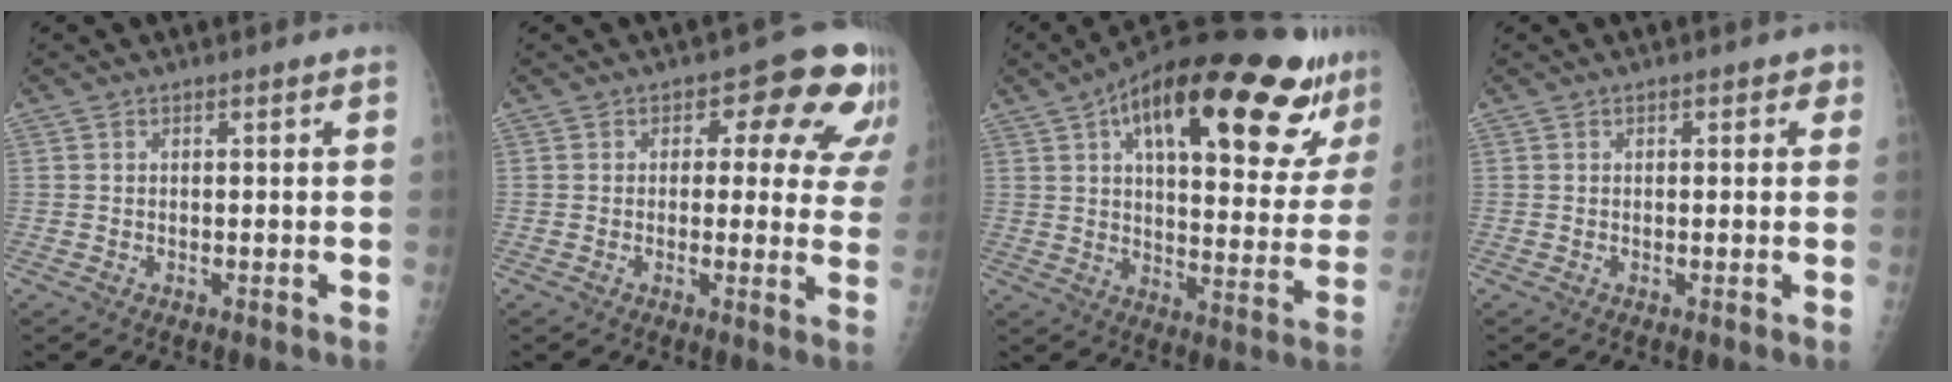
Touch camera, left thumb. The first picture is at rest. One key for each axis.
{"total": 11.2, "fx": 5.4, "fy": 6.5, "fz": 7.3, "tx": -0.024, "ty": -0.017, "tz": 0.047}
{"total": 31.3, "fx": 17.6, "fy": 10.5, "fz": 23.7, "tx": -0.326, "ty": -0.023, "tz": 0.259}
{"total": 2.3, "fx": 0.9, "fy": 1.2, "fz": 1.7, "tx": -0.009, "ty": 0.002, "tz": 0.008}